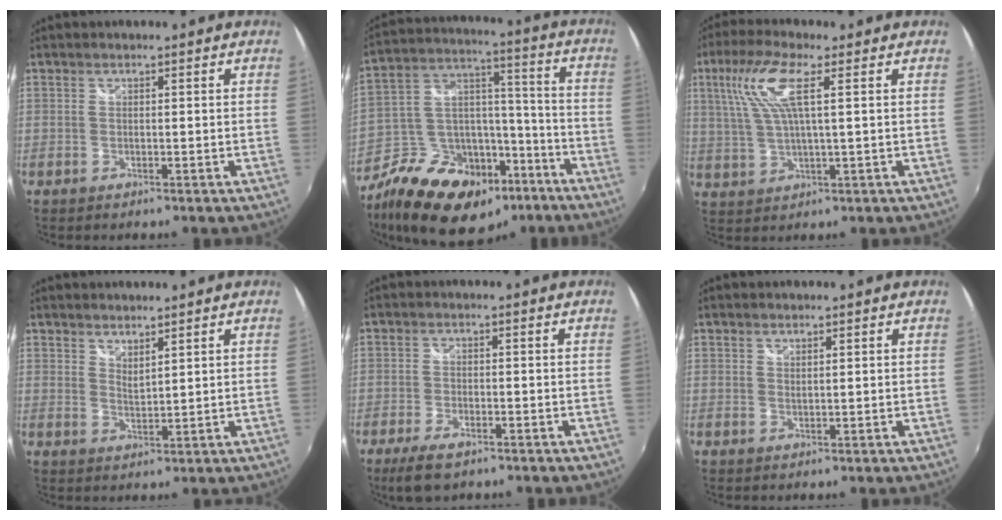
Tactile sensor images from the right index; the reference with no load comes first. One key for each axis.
{"total": 25.2, "fx": -15.8, "fy": 14.2, "fz": 13.6, "tx": -0.278, "ty": 0.029, "tz": -0.232}
{"total": 9.4, "fx": 3.4, "fy": 1.9, "fz": 8.5, "tx": -0.172, "ty": 0.013, "tz": 0.070}
{"total": 3.0, "fx": 2.6, "fy": 0.6, "fz": 1.2, "tx": -0.018, "ty": -0.001, "tz": 0.045}
{"total": 5.7, "fx": -3.9, "fy": 2.0, "fz": 3.7, "tx": -0.093, "ty": -0.015, "tz": -0.068}
{"total": 1.0, "fx": 0.9, "fy": 0.2, "fz": 0.4, "tx": -0.005, "ty": 0.001, "tz": 0.015}